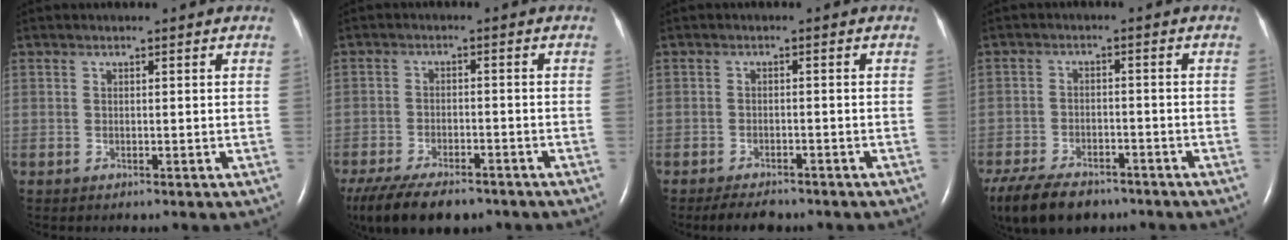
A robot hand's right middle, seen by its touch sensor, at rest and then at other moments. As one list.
[{"total": 13.5, "force": [-10.2, 5.2, 7.2], "torque": [-0.156, -0.020, -0.156]}, {"total": 4.2, "force": [-3.6, 1.4, 1.7], "torque": [-0.028, -0.005, -0.052]}, {"total": 13.1, "force": [-9.6, 6.2, 6.5], "torque": [-0.146, -0.016, -0.149]}]